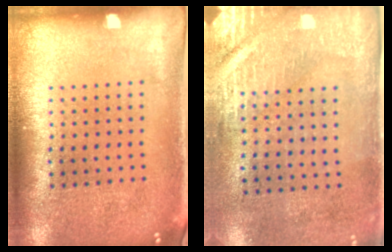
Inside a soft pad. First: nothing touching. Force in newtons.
{"total": 2.9, "press": 2.5, "slide": 1.4}